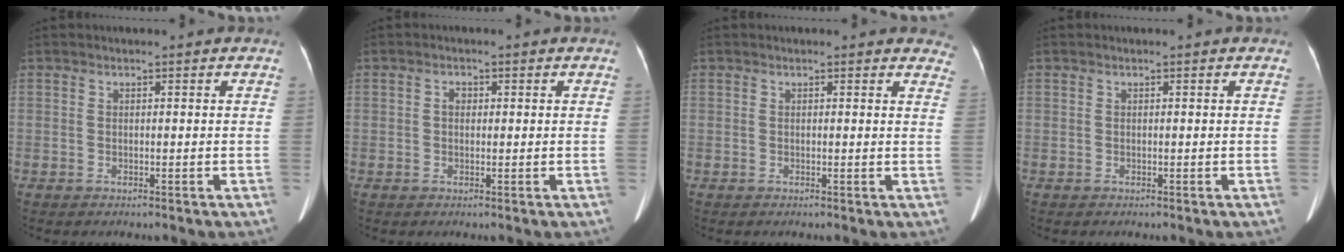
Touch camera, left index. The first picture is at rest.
{"total": 1.2, "force": [0.2, 0.8, 0.9], "torque": [-0.015, 0.006, 0.002]}
{"total": 5.3, "force": [4.9, 1.7, 1.1], "torque": [0.016, -0.011, 0.021]}
{"total": 0.0}